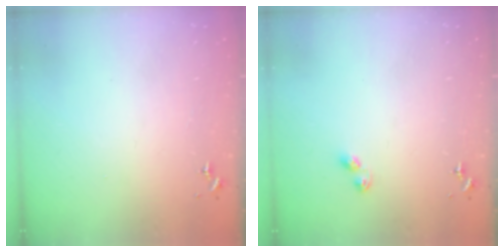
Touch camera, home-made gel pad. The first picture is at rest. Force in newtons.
{"total": 3.3, "press": 3.3, "slide": 0.4}